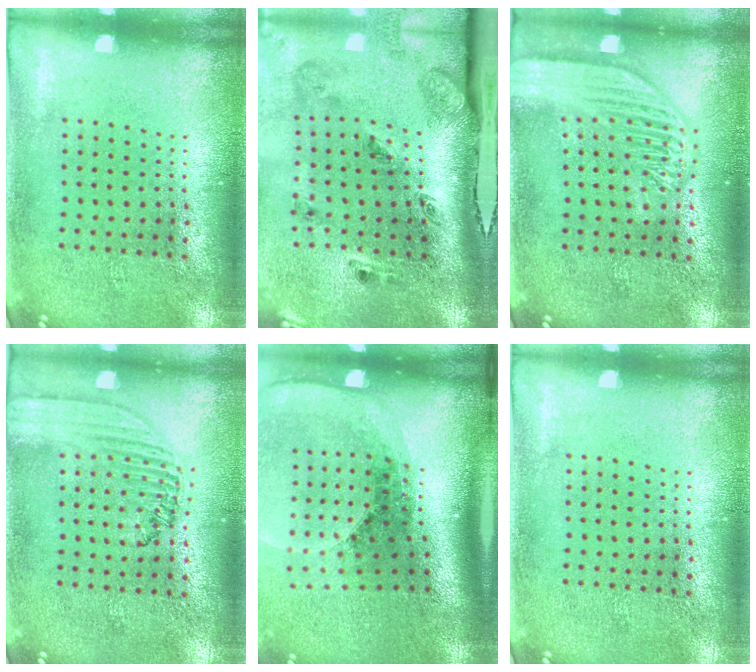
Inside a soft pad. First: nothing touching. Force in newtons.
{"total": 3.2, "press": 2.0, "slide": 2.5}
{"total": 3.3, "press": 3.3, "slide": 0.3}
{"total": 1.6, "press": 1.4, "slide": 0.7}
{"total": 2.7, "press": 1.9, "slide": 1.9}
{"total": 0.0}